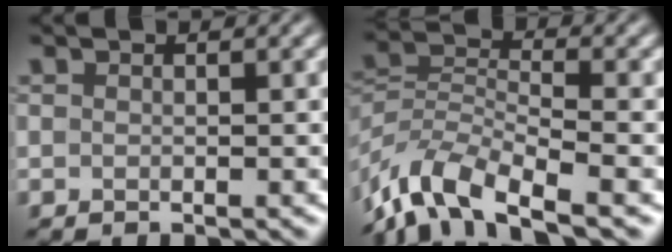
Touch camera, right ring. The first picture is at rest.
{"total": 8.4, "force": [-6.1, 3.0, 5.0], "torque": [-0.096, 0.001, -0.132]}